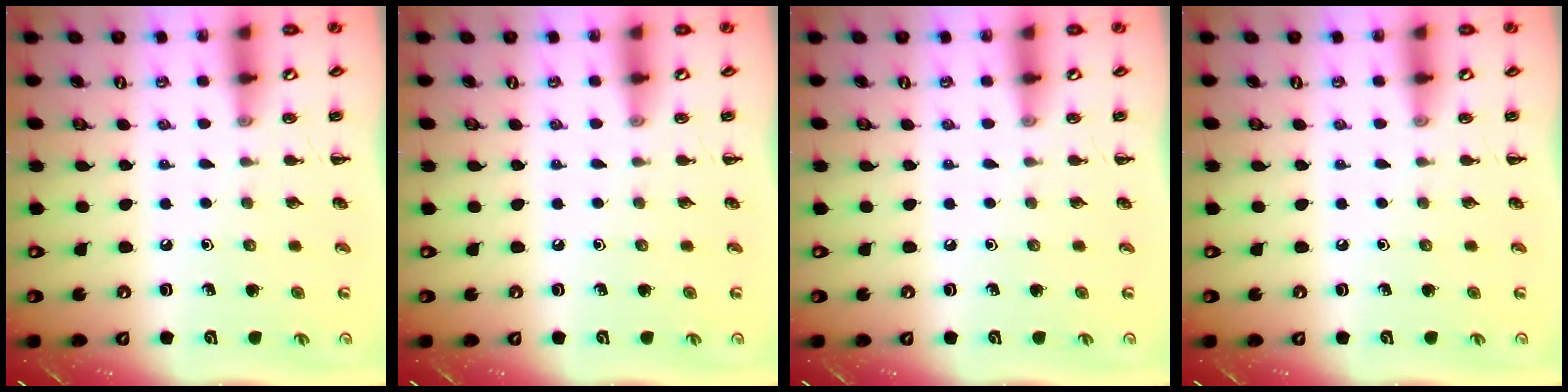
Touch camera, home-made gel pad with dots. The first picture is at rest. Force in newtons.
{"total": 0.0}
{"total": 0.0}
{"total": 0.0}